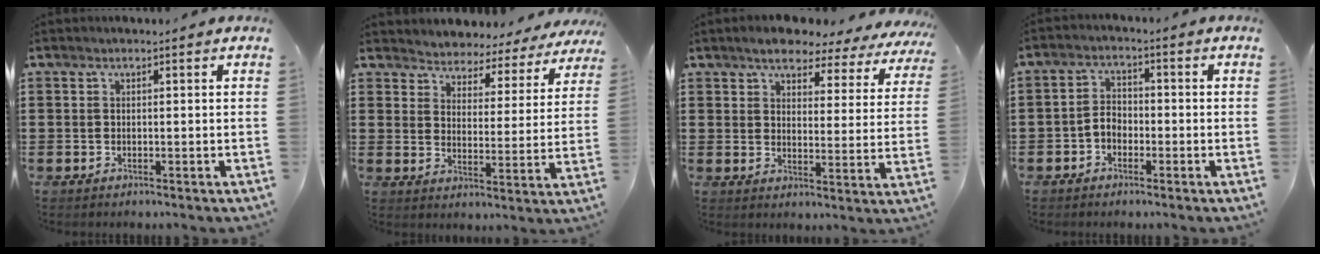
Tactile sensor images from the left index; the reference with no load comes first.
{"total": 3.5, "force": [3.4, 0.5, -0.7], "torque": [-0.012, -0.030, 0.052]}
{"total": 4.6, "force": [4.4, 1.2, 0.9], "torque": [-0.036, -0.027, 0.071]}
{"total": 3.0, "force": [-1.4, 2.0, 1.8], "torque": [-0.044, 0.005, -0.032]}